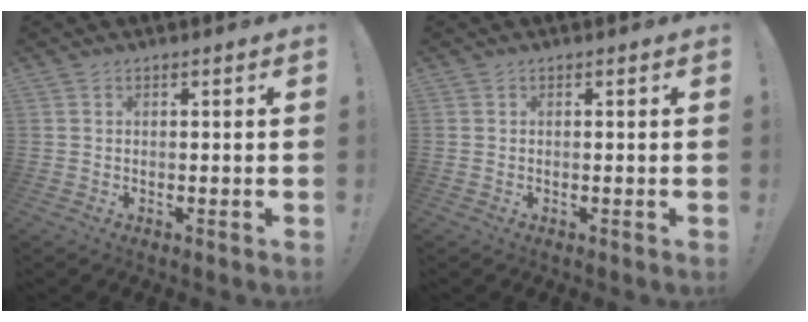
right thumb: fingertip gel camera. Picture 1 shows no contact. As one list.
[{"total": 0.0}]